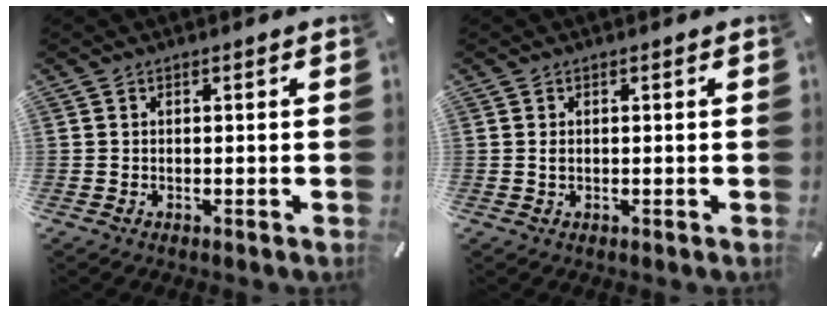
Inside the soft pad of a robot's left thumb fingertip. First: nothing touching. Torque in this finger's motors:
{"motor_torque": [-0.30, -0.17, 0.05, -0.16, 0.00]}